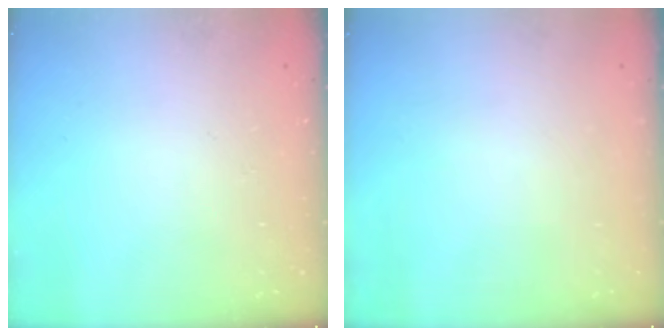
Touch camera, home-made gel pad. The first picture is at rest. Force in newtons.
{"total": 0.0}